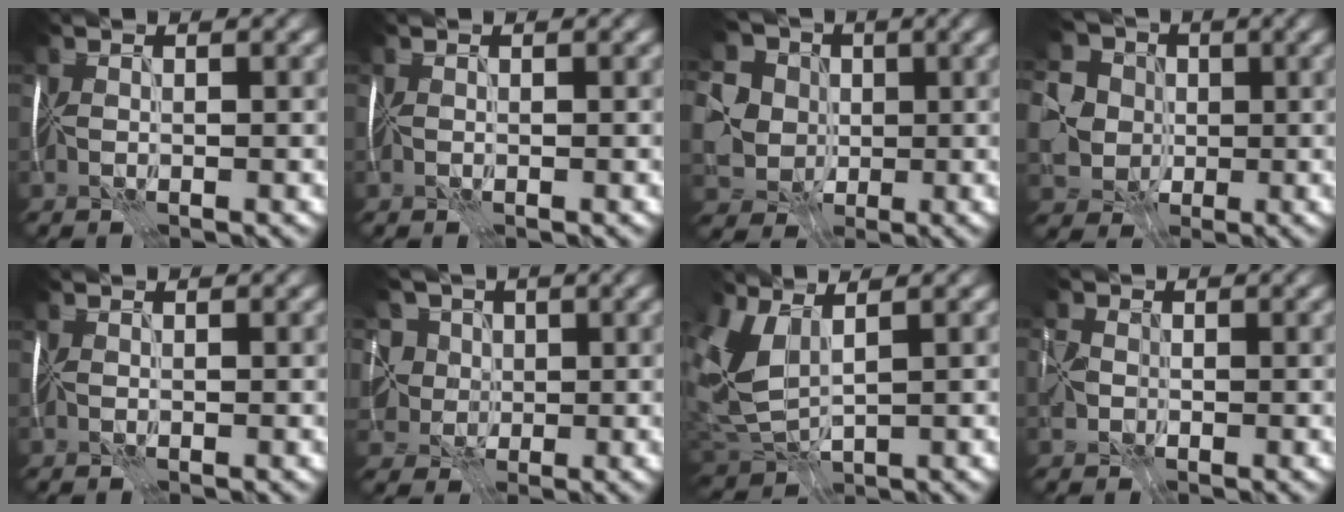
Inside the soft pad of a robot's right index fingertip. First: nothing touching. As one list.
[{"total": 0.0}, {"total": 5.7, "force": [-0.1, 4.9, 2.8], "torque": [-0.068, 0.004, -0.007]}, {"total": 5.2, "force": [-0.6, 4.6, 2.4], "torque": [-0.065, 0.001, -0.015]}, {"total": 0.0}, {"total": 7.2, "force": [2.2, 5.9, 3.6], "torque": [-0.068, 0.011, 0.016]}, {"total": 4.5, "force": [0.9, 2.2, 3.8], "torque": [-0.098, -0.001, 0.017]}, {"total": 2.3, "force": [-1.0, 1.7, 1.1], "torque": [-0.031, 0.001, -0.021]}]